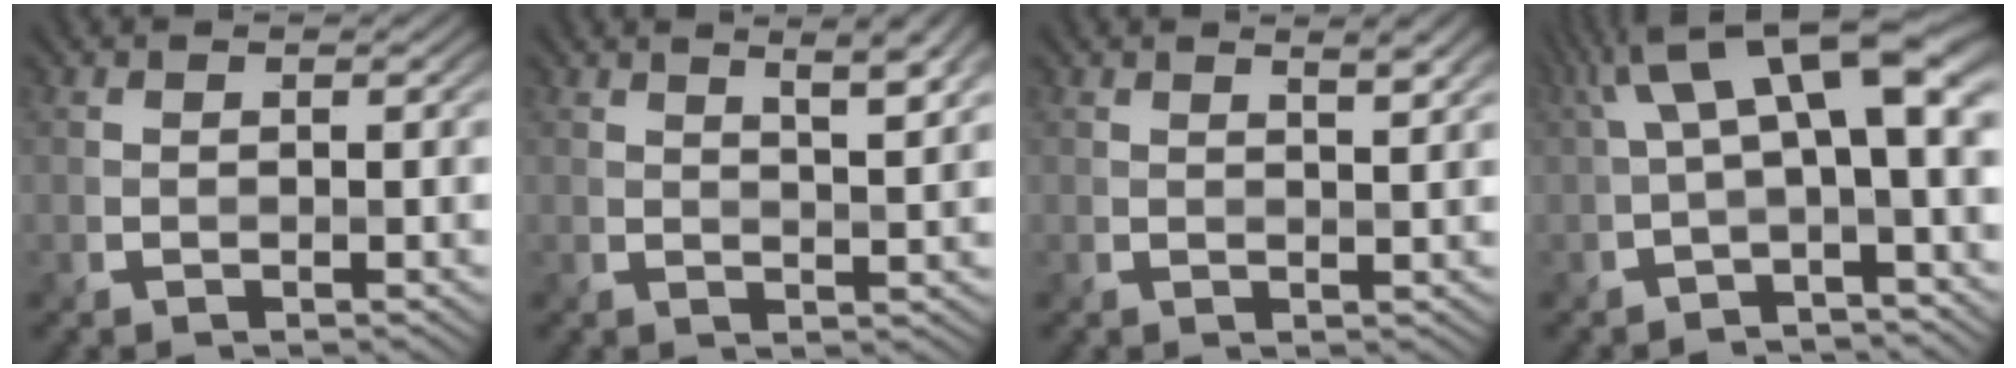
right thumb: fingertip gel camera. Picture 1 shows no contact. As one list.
[{"total": 5.3, "force": [3.0, 1.2, 4.2], "torque": [-0.063, 0.009, 0.046]}, {"total": 2.6, "force": [1.7, 0.5, 1.9], "torque": [-0.028, -0.001, 0.026]}, {"total": 10.0, "force": [1.6, 3.1, 9.4], "torque": [-0.158, 0.015, 0.025]}]